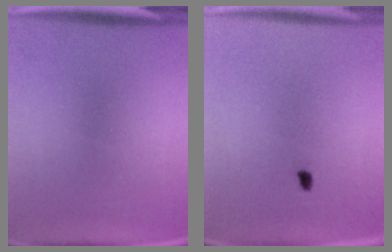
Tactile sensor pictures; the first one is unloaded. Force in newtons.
{"total": 0.9}